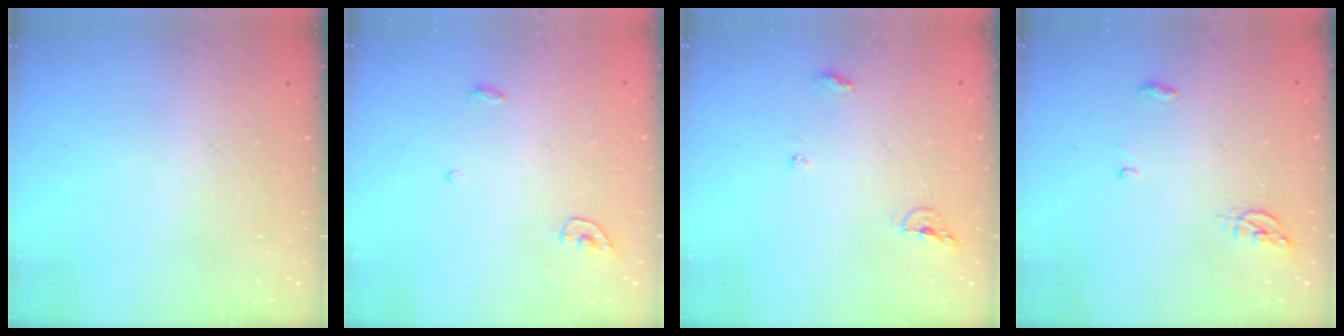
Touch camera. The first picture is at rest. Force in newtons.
{"total": 3.4, "press": 3.4, "slide": 0.3}
{"total": 6.8, "press": 6.7, "slide": 0.6}
{"total": 4.5, "press": 4.3, "slide": 1.2}